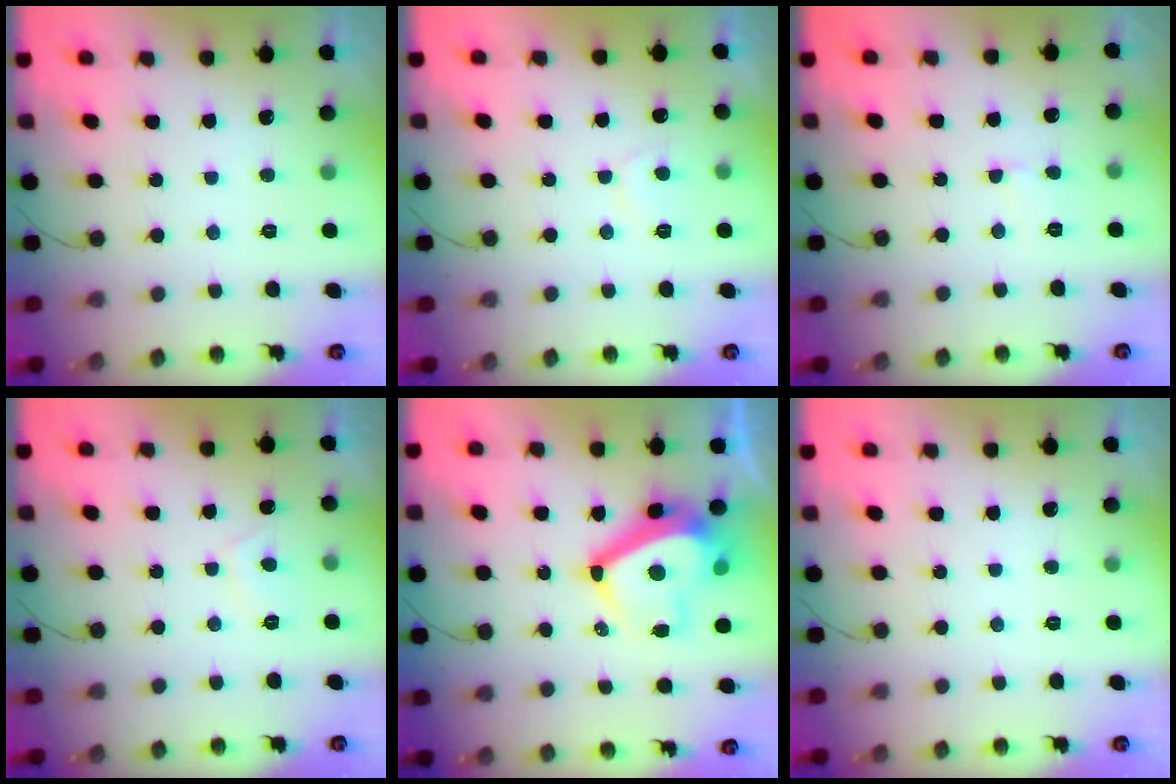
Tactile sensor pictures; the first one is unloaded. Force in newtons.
{"total": 3.0, "press": 2.9, "slide": 0.7}
{"total": 3.9, "press": 3.9, "slide": 0.4}
{"total": 1.9, "press": 1.8, "slide": 0.7}
{"total": 13.5, "press": 13.3, "slide": 1.9}
{"total": 0.0}